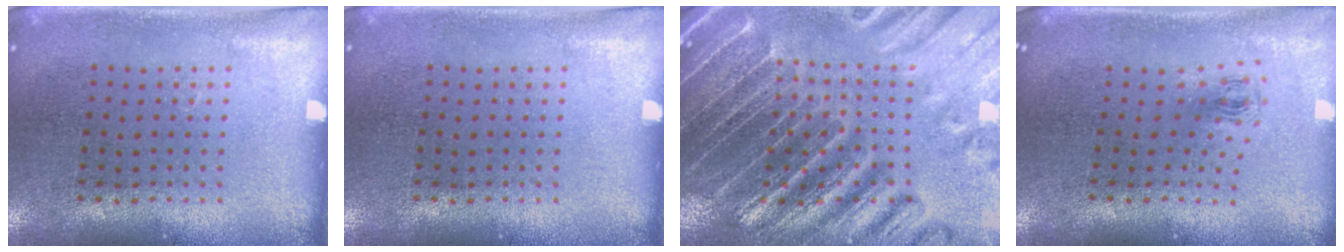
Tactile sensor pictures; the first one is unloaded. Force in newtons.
{"total": 0.0}
{"total": 4.9, "press": 4.4, "slide": 2.1}
{"total": 0.7, "press": 0.4, "slide": 0.6}